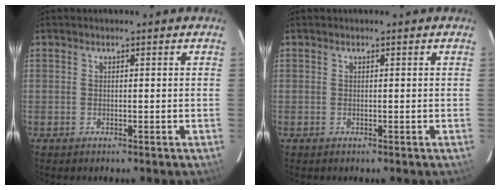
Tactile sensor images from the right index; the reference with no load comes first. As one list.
[{"total": 0.0}]